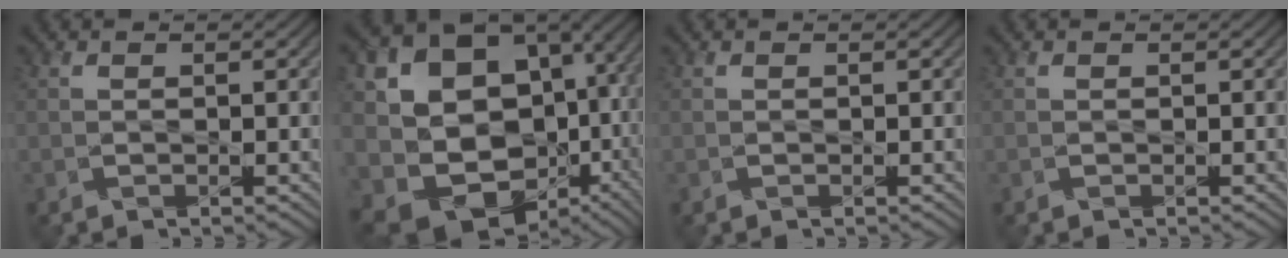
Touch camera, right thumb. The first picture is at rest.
{"total": 18.0, "force": [-0.3, 14.8, 10.3], "torque": [-0.206, -0.056, 0.061]}
{"total": 0.0}
{"total": 0.0}